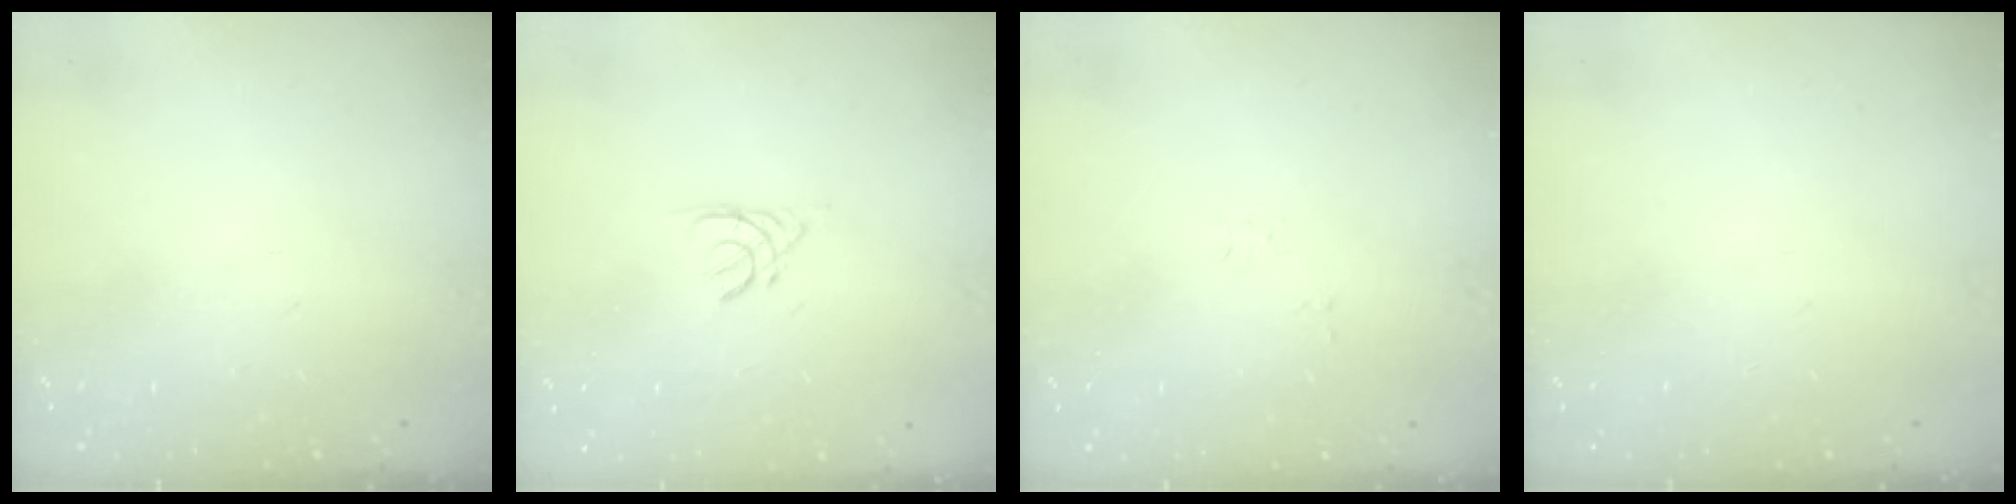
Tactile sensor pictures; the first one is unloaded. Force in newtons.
{"total": 2.5, "press": 2.5, "slide": 0.6}
{"total": 2.7, "press": 2.7, "slide": 0.3}
{"total": 0.0}